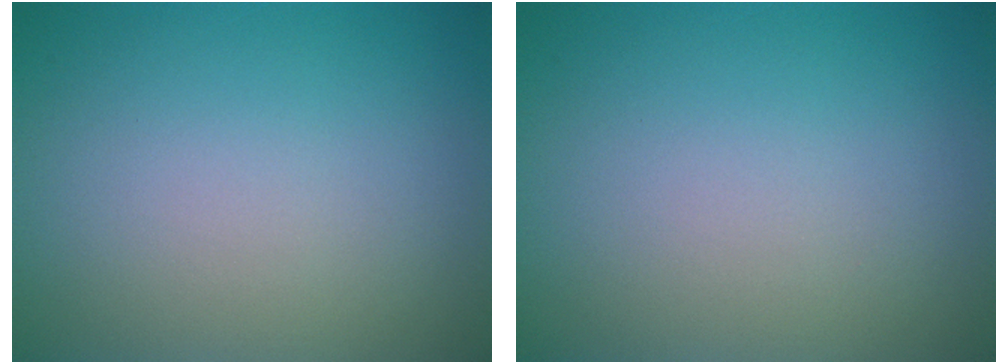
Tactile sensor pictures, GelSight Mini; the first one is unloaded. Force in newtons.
{"total": 0.0}